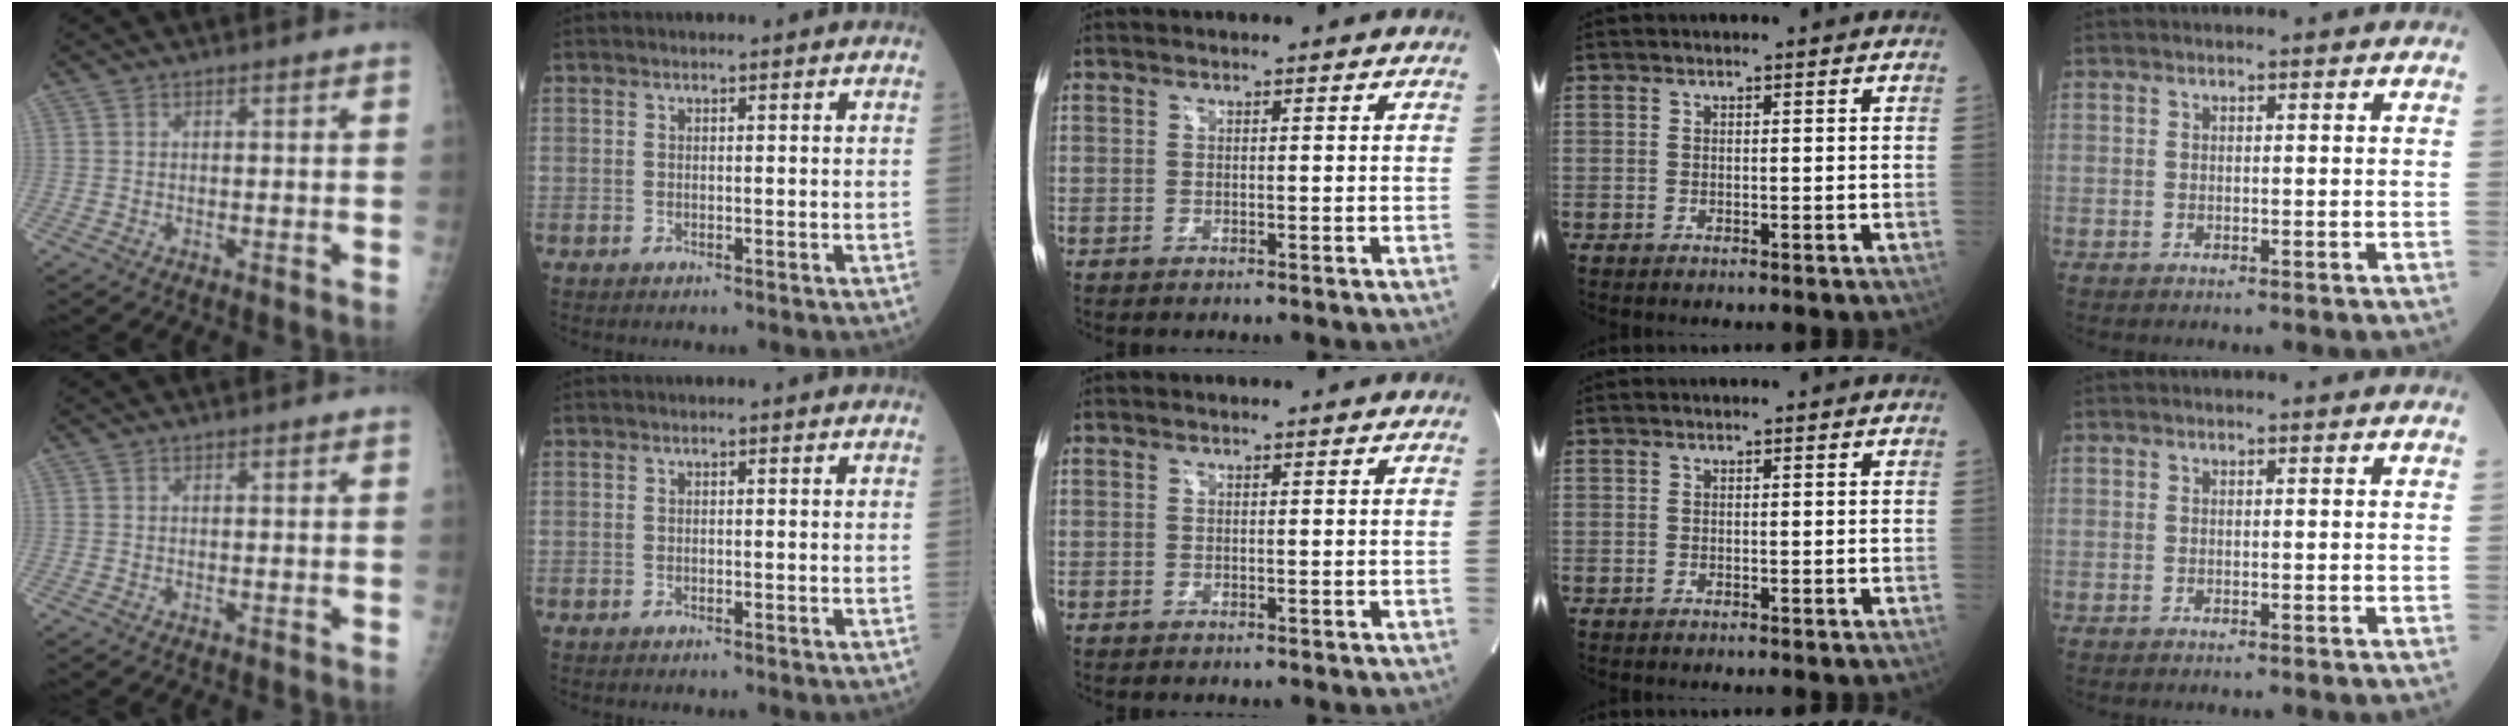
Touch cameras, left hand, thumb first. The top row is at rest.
{}